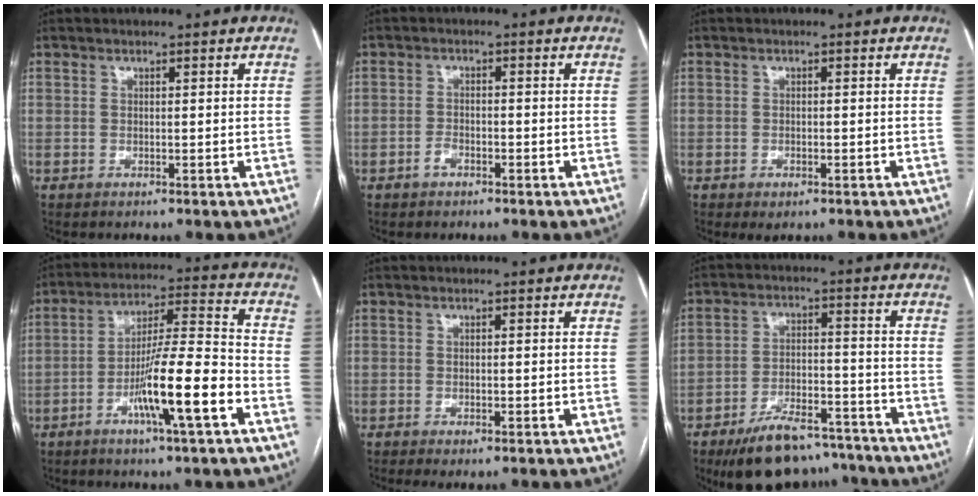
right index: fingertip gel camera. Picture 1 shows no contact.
{"total": 1.7, "force": [-1.1, 0.9, 0.9], "torque": [-0.016, 0.003, -0.018]}
{"total": 1.8, "force": [-1.0, 0.8, 1.2], "torque": [-0.017, -0.002, -0.006]}
{"total": 13.1, "force": [-5.4, 0.4, 11.9], "torque": [-0.208, 0.001, -0.092]}
{"total": 2.3, "force": [-1.4, 0.6, 1.6], "torque": [-0.025, -0.005, -0.020]}
{"total": 13.8, "force": [-11.1, 5.3, 6.2], "torque": [-0.091, 0.024, -0.172]}